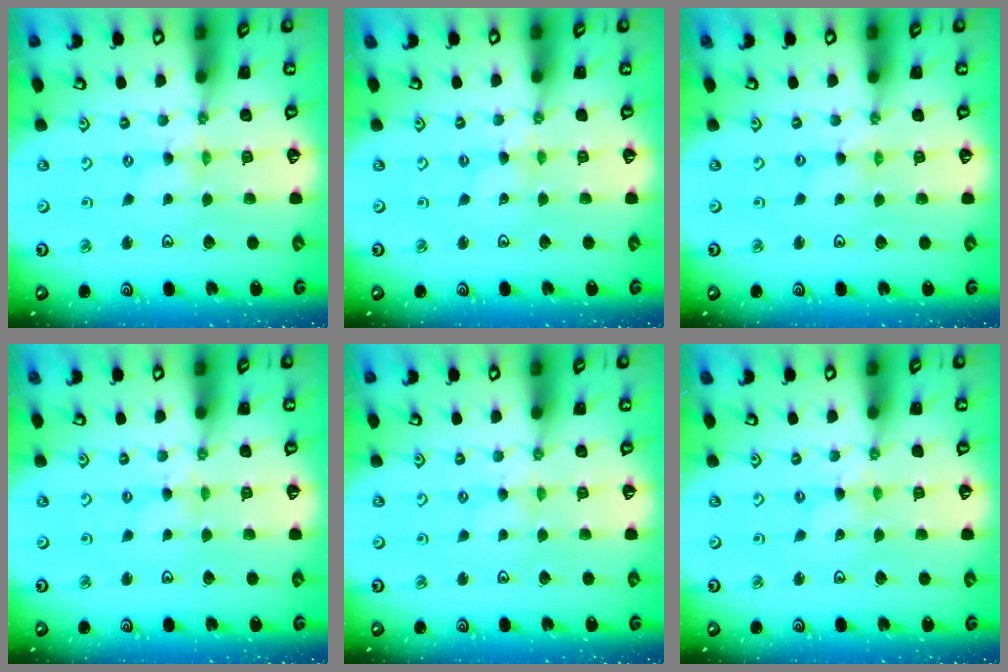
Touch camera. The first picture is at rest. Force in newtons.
{"total": 0.0}
{"total": 0.7, "press": 0.7, "slide": 0.2}
{"total": 2.1, "press": 2.1, "slide": 0.4}
{"total": 2.5, "press": 2.4, "slide": 0.4}
{"total": 0.0}